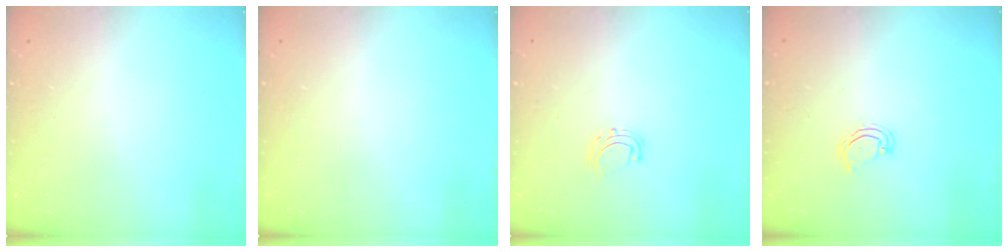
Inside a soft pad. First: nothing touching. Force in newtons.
{"total": 0.0}
{"total": 5.4, "press": 5.4, "slide": 0.5}
{"total": 4.2, "press": 4.1, "slide": 0.4}